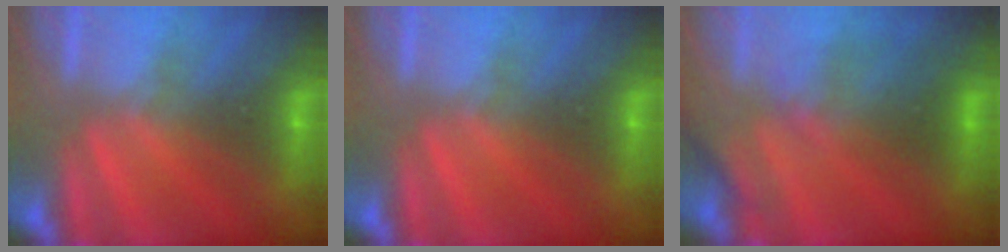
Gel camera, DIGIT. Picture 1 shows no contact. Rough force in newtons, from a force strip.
{"total": 0.0}
{"total": 2.8}